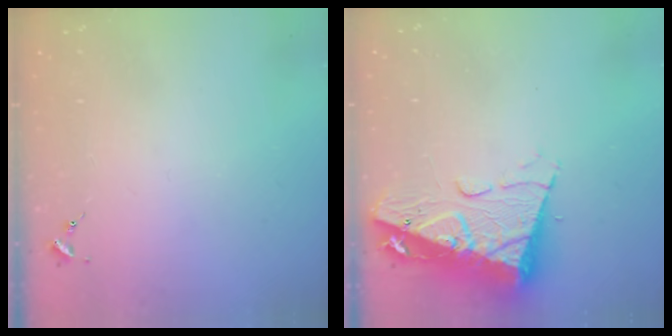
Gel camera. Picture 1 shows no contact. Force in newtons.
{"total": 14.8, "press": 14.8, "slide": 1.6}